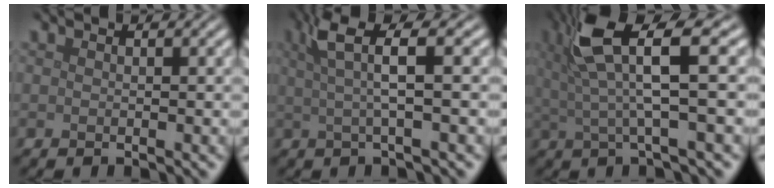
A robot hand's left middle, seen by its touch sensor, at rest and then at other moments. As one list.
[{"total": 4.5, "force": [1.3, 0.8, 4.2], "torque": [-0.075, 0.010, 0.023]}, {"total": 7.3, "force": [2.6, 1.6, 6.6], "torque": [-0.125, 0.012, 0.045]}]